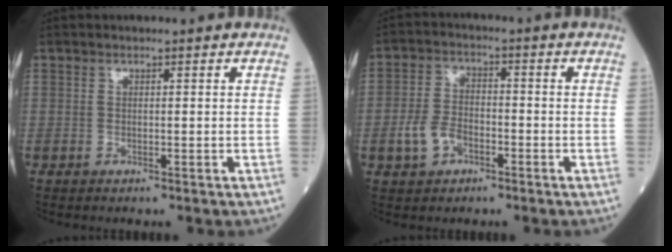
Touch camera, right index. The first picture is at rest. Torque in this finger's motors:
{"motor_torque": [0.21, -0.15, 0.15, 0.00]}